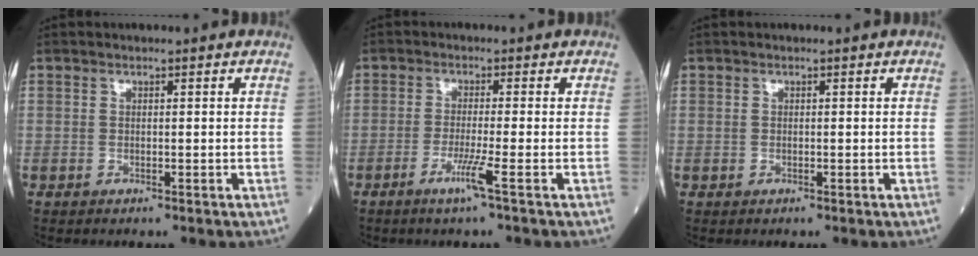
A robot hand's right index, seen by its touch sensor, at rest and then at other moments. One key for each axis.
{"total": 3.5, "fx": -1.7, "fy": -1.0, "fz": 2.9, "tx": -0.059, "ty": -0.009, "tz": -0.038}
{"total": 0.0}